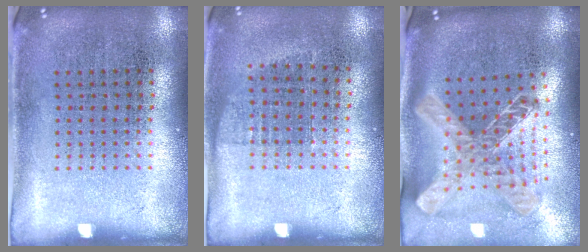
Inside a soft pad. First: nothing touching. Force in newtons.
{"total": 0.8, "press": 0.7, "slide": 0.4}
{"total": 1.9, "press": 1.6, "slide": 1.1}